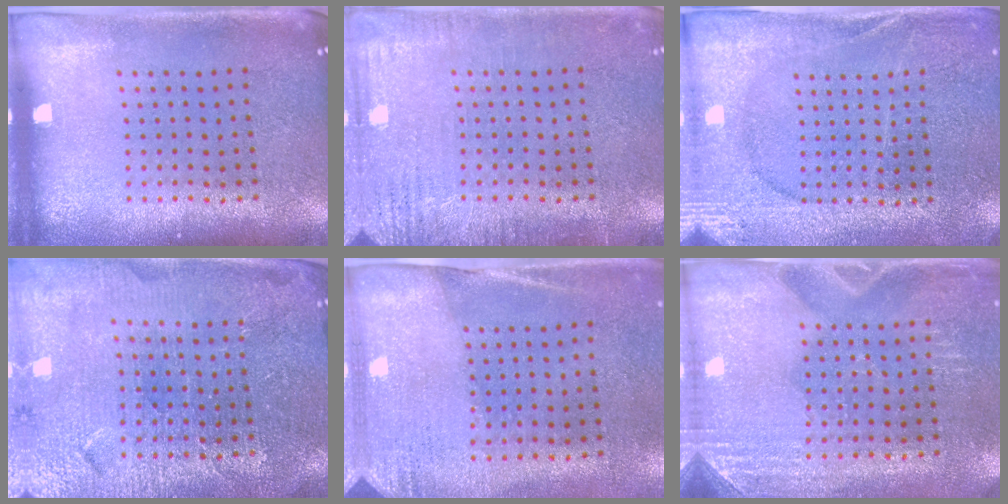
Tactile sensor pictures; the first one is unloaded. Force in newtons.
{"total": 2.9, "press": 2.9, "slide": 0.4}
{"total": 2.7, "press": 2.7, "slide": 0.3}
{"total": 4.3, "press": 4.1, "slide": 1.3}
{"total": 2.6, "press": 2.3, "slide": 1.3}
{"total": 2.8, "press": 2.6, "slide": 1.0}